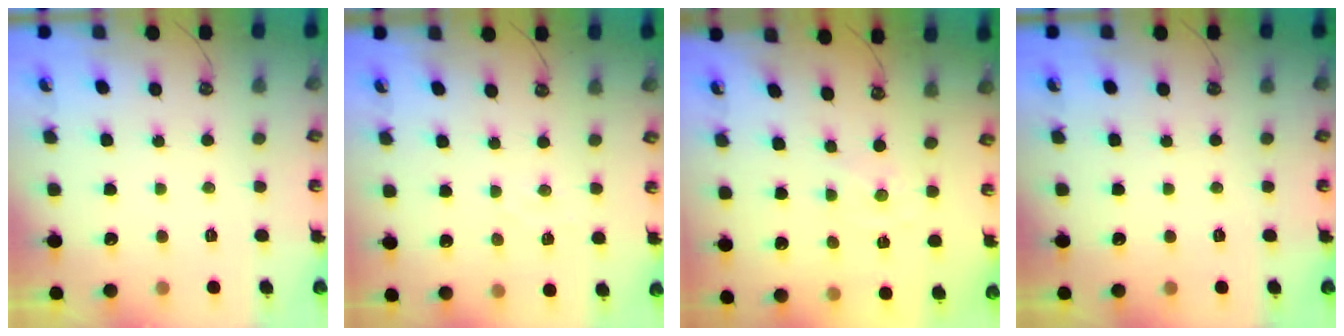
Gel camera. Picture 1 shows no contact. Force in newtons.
{"total": 4.5, "press": 4.5, "slide": 0.6}
{"total": 0.0}
{"total": 0.0}